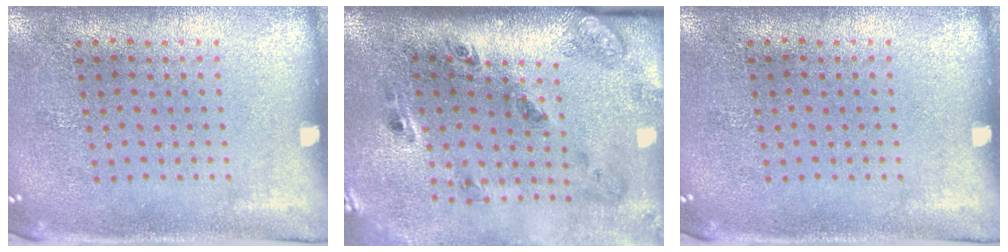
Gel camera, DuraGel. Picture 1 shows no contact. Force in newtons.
{"total": 3.3, "press": 2.0, "slide": 2.7}
{"total": 0.0}